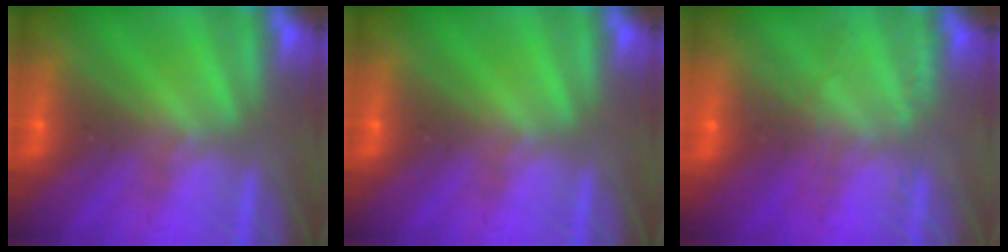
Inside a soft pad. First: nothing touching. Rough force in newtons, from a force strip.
{"total": 0.0}
{"total": 2.1}